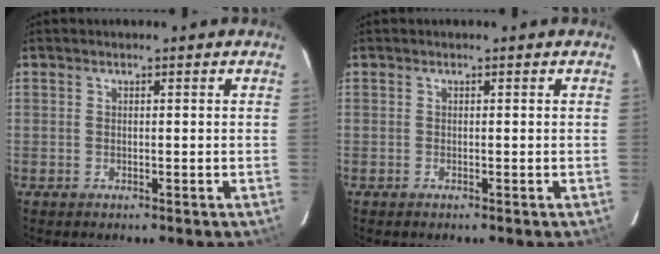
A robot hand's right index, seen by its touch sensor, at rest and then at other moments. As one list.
[{"total": 0.0}]